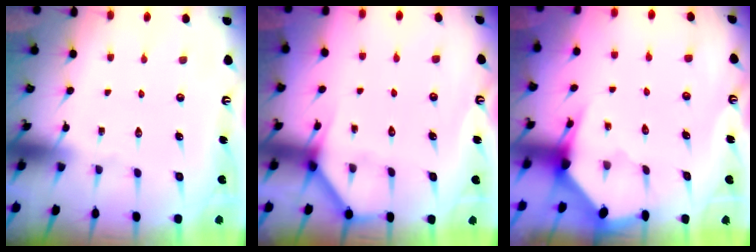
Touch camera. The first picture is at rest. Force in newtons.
{"total": 3.5, "press": 3.5, "slide": 0.2}
{"total": 3.2, "press": 3.2, "slide": 0.3}